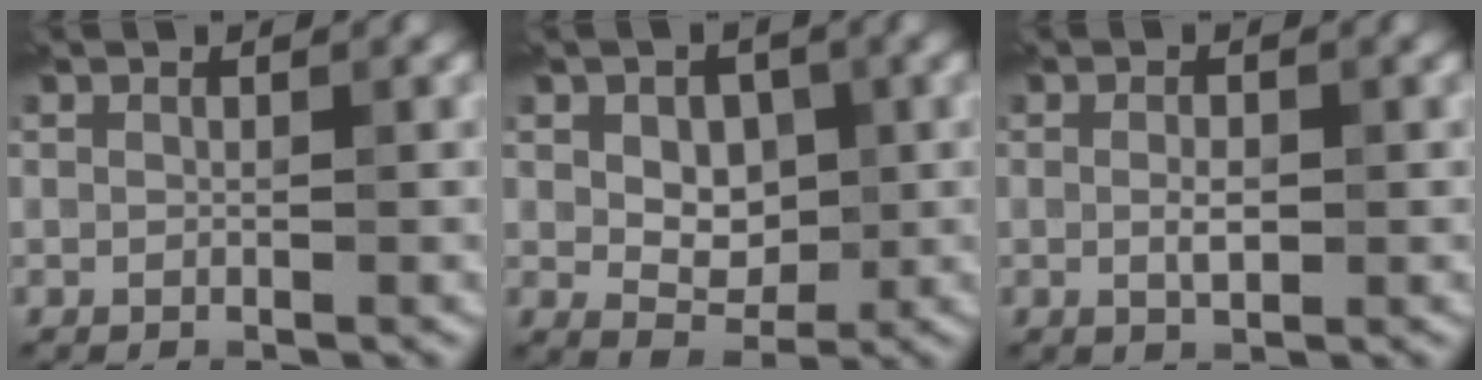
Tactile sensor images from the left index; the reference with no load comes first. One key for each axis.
{"total": 4.2, "fx": 0.2, "fy": 3.0, "fz": 3.0, "tx": -0.049, "ty": -0.009, "tz": 0.006}
{"total": 1.6, "fx": -0.4, "fy": 0.8, "fz": 1.3, "tx": -0.028, "ty": -0.005, "tz": -0.005}